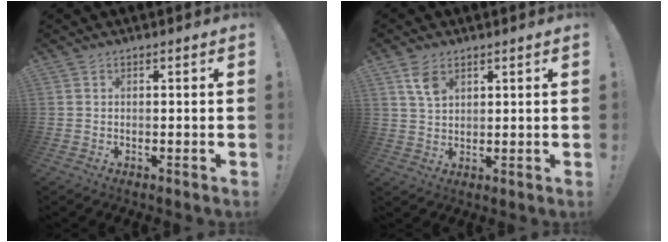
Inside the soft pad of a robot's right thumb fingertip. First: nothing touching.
{"total": 5.3, "force": [3.0, 3.0, 3.3], "torque": [-0.055, -0.012, 0.055]}